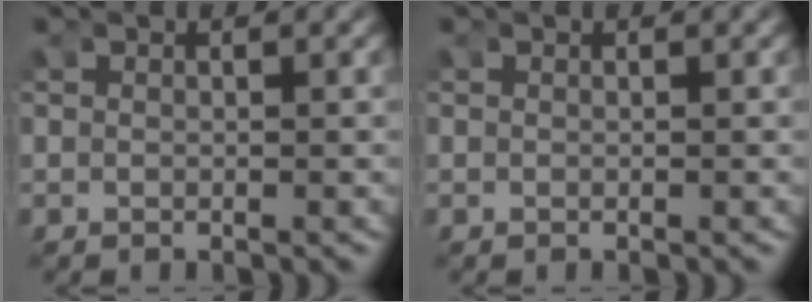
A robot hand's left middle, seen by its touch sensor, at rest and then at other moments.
{"total": 0.0}